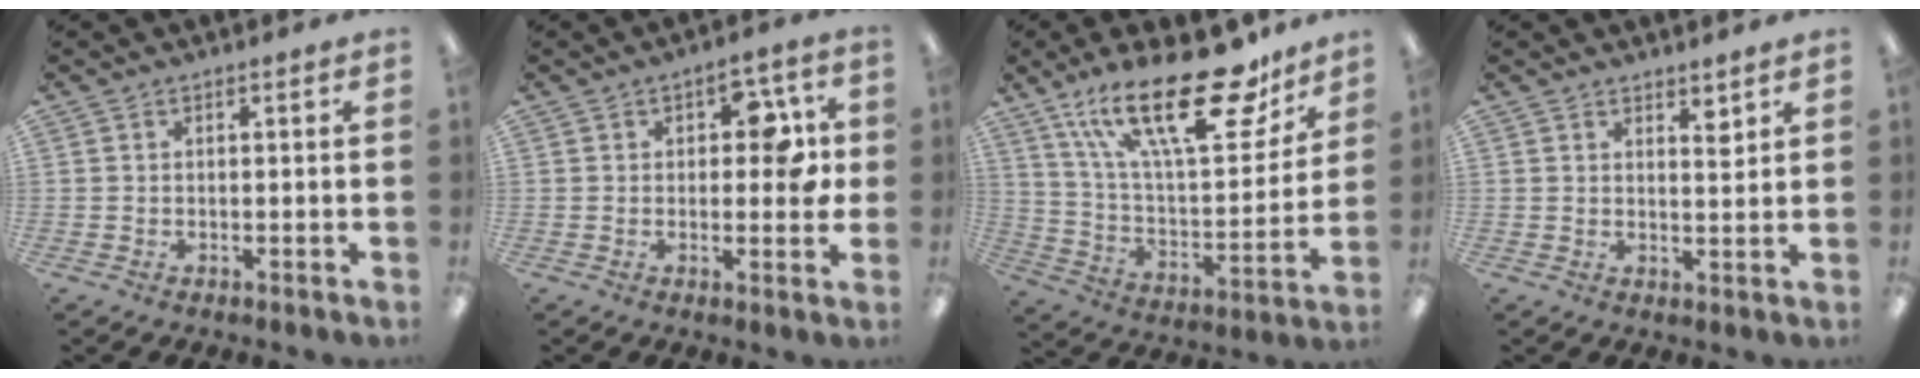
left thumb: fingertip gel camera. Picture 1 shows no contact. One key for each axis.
{"total": 8.7, "fx": 2.1, "fy": 4.9, "fz": 6.8, "tx": -0.073, "ty": -0.004, "tz": 0.030}
{"total": 28.7, "fx": 17.5, "fy": 10.7, "fz": 20.1, "tx": -0.328, "ty": -0.098, "tz": 0.295}
{"total": 3.0, "fx": 2.4, "fy": 0.8, "fz": 1.6, "tx": -0.012, "ty": -0.015, "tz": 0.037}